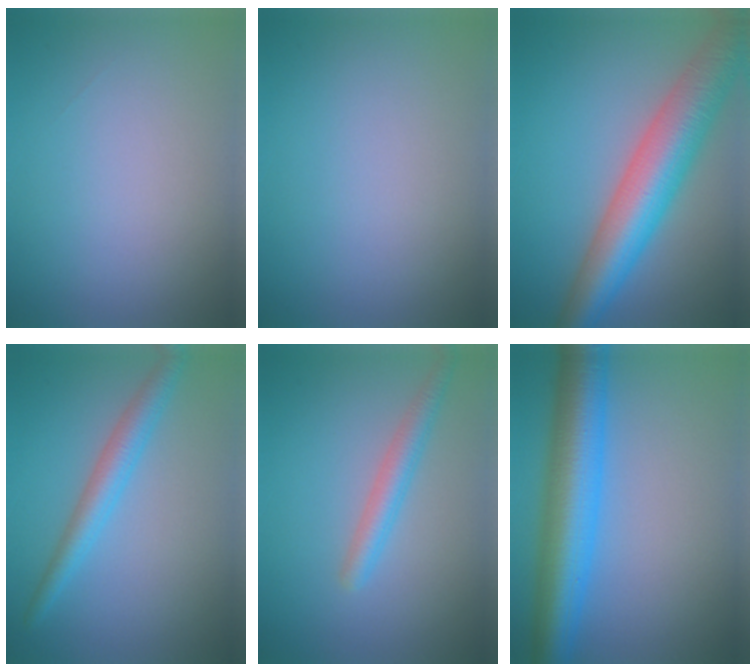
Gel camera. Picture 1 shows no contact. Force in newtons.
{"total": 0.0}
{"total": 9.5, "press": 9.5, "slide": 0.1}
{"total": 3.1, "press": 3.1, "slide": 0.1}
{"total": 2.5, "press": 2.5, "slide": 0.1}
{"total": 9.3, "press": 9.3, "slide": 0.2}